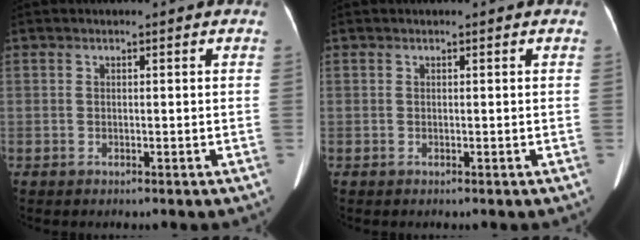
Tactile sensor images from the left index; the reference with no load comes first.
{"total": 0.0}